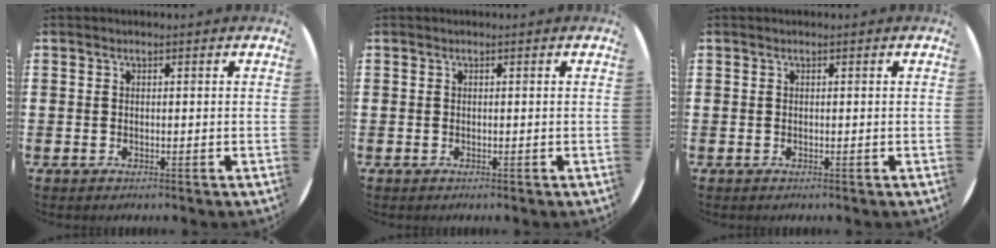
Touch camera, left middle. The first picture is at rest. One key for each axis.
{"total": 0.0}
{"total": 0.0}